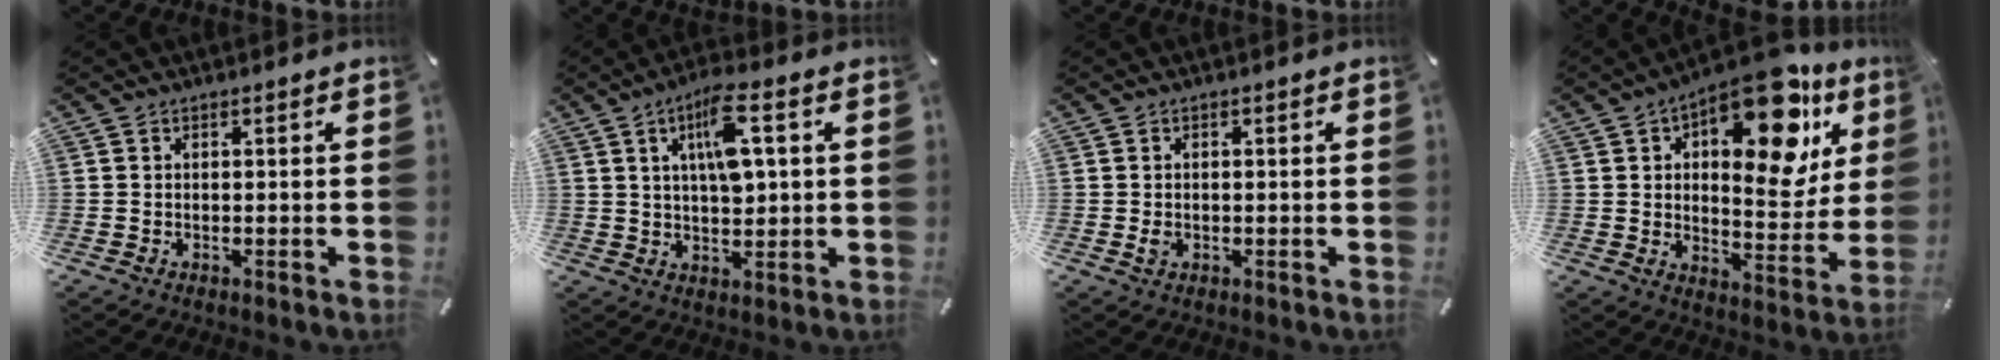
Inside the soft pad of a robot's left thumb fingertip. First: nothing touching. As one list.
[{"total": 9.9, "force": [3.5, 3.5, 8.6], "torque": [-0.146, -0.001, 0.055]}, {"total": 1.6, "force": [-0.2, 1.1, 1.2], "torque": [-0.030, -0.001, -0.006]}, {"total": 20.5, "force": [11.1, 9.4, 14.5], "torque": [-0.194, -0.069, 0.177]}]